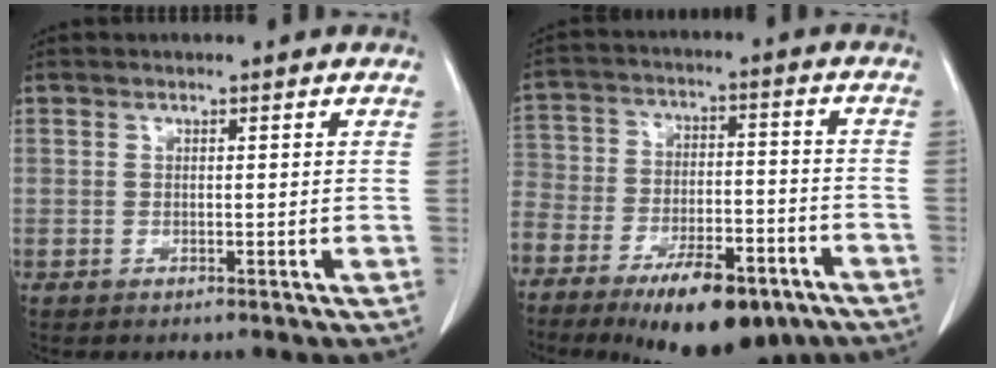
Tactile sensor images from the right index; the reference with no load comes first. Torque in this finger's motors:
{"motor_torque": [1.17, -0.97, 0.18, 0.00]}